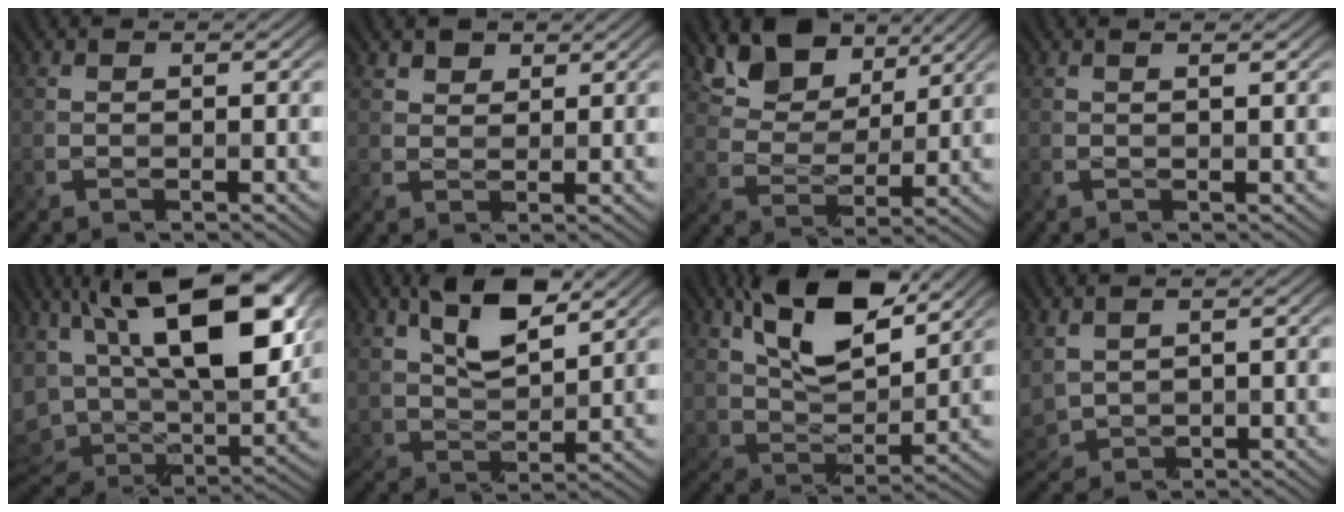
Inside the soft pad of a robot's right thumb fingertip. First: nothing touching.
{"total": 2.3, "force": [1.6, 1.4, 1.0], "torque": [-0.022, 0.003, 0.033]}
{"total": 10.0, "force": [6.2, 5.7, 5.3], "torque": [-0.115, -0.005, 0.115]}
{"total": 0.9, "force": [0.4, -0.2, 0.8], "torque": [-0.012, -0.003, 0.006]}
{"total": 19.4, "force": [6.9, 9.2, 15.7], "torque": [-0.282, 0.027, 0.103]}
{"total": 9.6, "force": [5.0, 4.6, 6.7], "torque": [-0.143, 0.006, 0.099]}
{"total": 13.1, "force": [7.2, 6.3, 9.0], "torque": [-0.178, 0.001, 0.124]}
{"total": 4.5, "force": [1.3, 3.0, 3.1], "torque": [-0.107, 0.003, 0.030]}